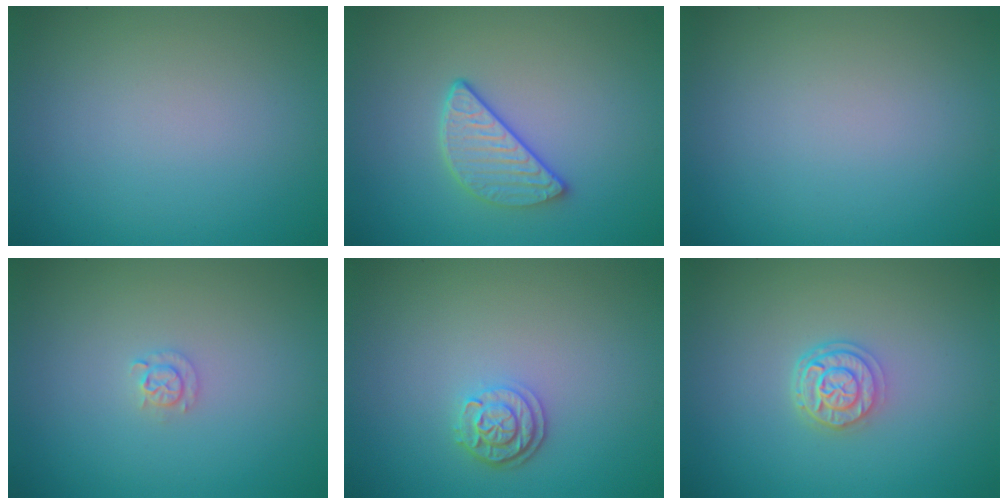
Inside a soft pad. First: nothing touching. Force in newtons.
{"total": 3.1, "press": 2.5, "slide": 1.7}
{"total": 0.0}
{"total": 1.1, "press": 1.1, "slide": 0.2}
{"total": 2.4, "press": 2.1, "slide": 1.3}
{"total": 2.7, "press": 2.2, "slide": 1.6}